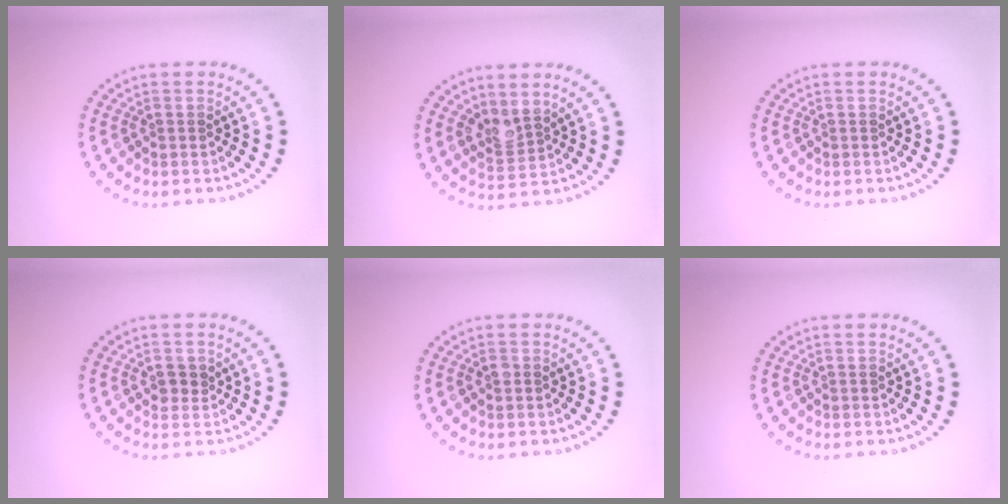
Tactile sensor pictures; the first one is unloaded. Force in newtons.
{"total": 2.2, "press": 1.6, "slide": 1.5}
{"total": 0.0}
{"total": 1.6, "press": 1.4, "slide": 0.7}
{"total": 0.8, "press": 0.8, "slide": 0.0}
{"total": 0.0}